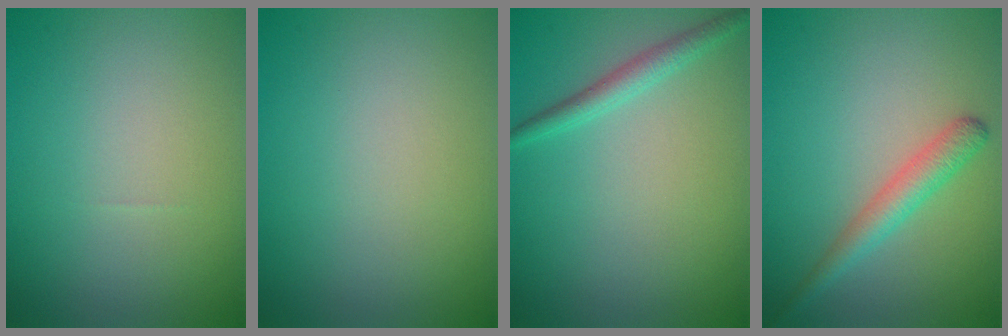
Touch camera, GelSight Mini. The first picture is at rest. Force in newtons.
{"total": 0.0}
{"total": 1.9, "press": 1.9, "slide": 0.1}
{"total": 2.7, "press": 2.7, "slide": 0.1}